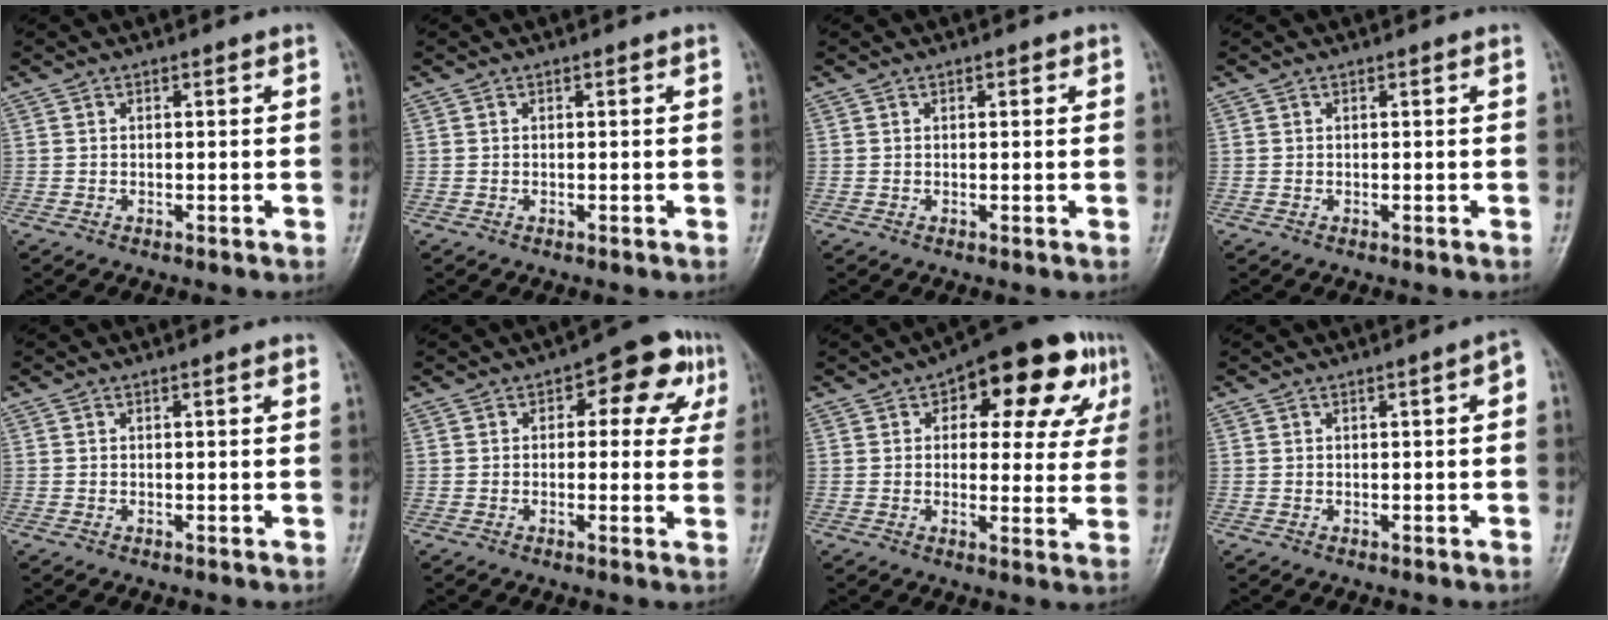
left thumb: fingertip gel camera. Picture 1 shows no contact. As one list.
[{"total": 0.0}, {"total": 0.8, "force": [0.5, 0.6, 0.4], "torque": [0.000, 0.001, 0.003]}, {"total": 0.0}, {"total": 0.8, "force": [0.3, 0.1, 0.8], "torque": [-0.014, 0.001, 0.003]}, {"total": 9.8, "force": [3.2, 5.7, 7.3], "torque": [-0.036, 0.019, 0.028]}, {"total": 16.6, "force": [7.0, 8.5, 12.4], "torque": [-0.105, 0.005, 0.083]}, {"total": 2.1, "force": [0.1, 0.6, 2.1], "torque": [-0.025, 0.010, -0.001]}]